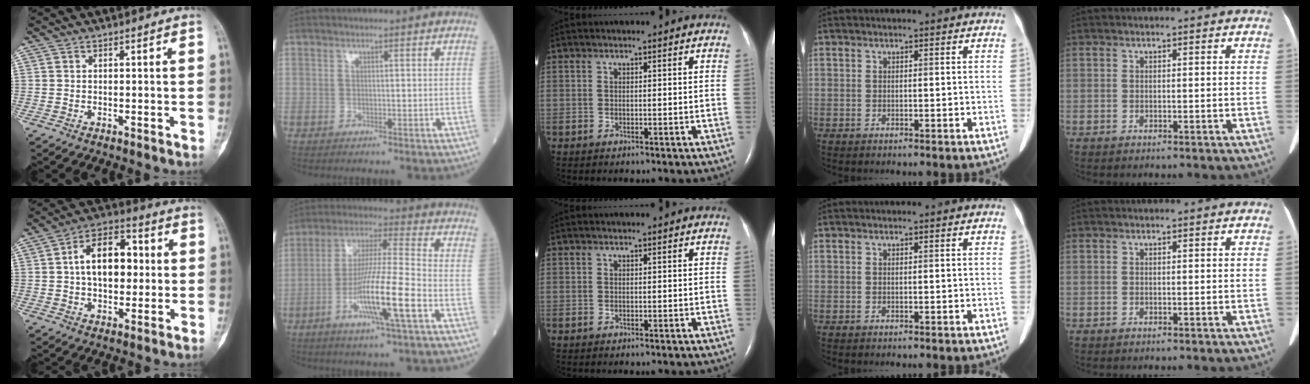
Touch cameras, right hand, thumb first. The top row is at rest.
{"thumb": {"total": 13.2, "force": [1.3, 8.2, 10.2], "torque": [-0.131, 0.022, 0.013]}, "index": {"total": 13.4, "force": [-5.0, 0.2, 12.5], "torque": [-0.233, -0.010, -0.093]}}